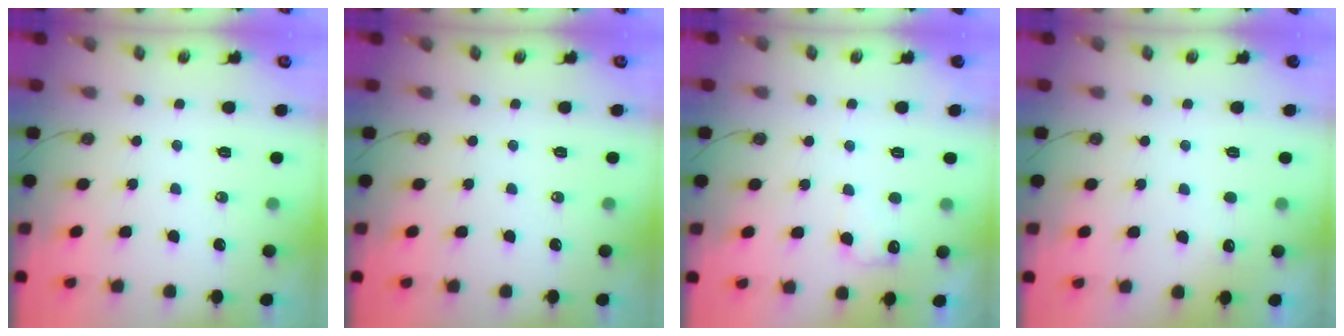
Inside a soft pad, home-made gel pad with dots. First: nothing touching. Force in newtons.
{"total": 0.0}
{"total": 6.8, "press": 6.8, "slide": 0.6}
{"total": 2.4, "press": 2.2, "slide": 1.0}